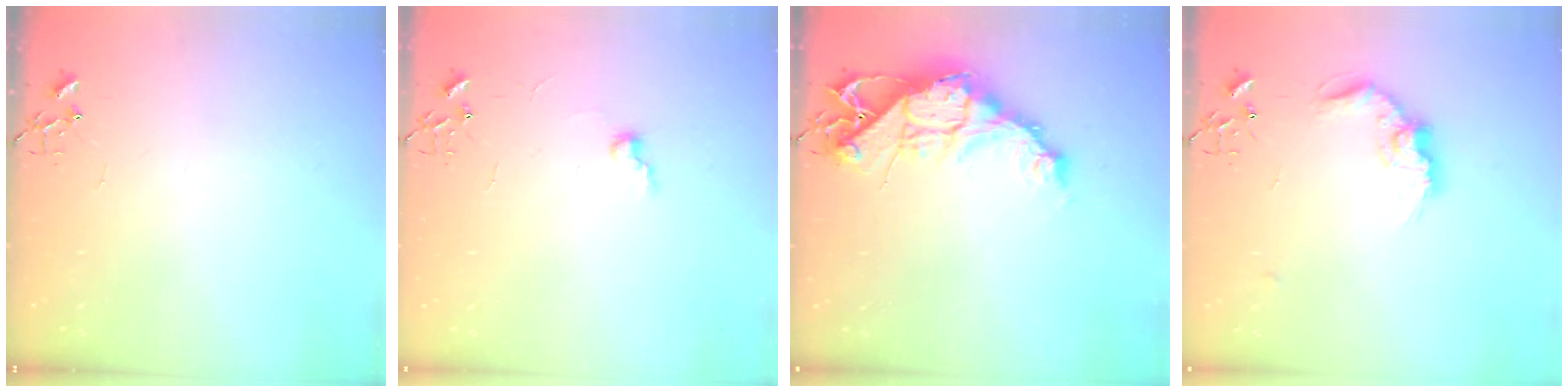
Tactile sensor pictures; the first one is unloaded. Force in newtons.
{"total": 6.8, "press": 6.8, "slide": 0.8}
{"total": 14.7, "press": 14.6, "slide": 1.4}
{"total": 11.4, "press": 11.4, "slide": 0.3}